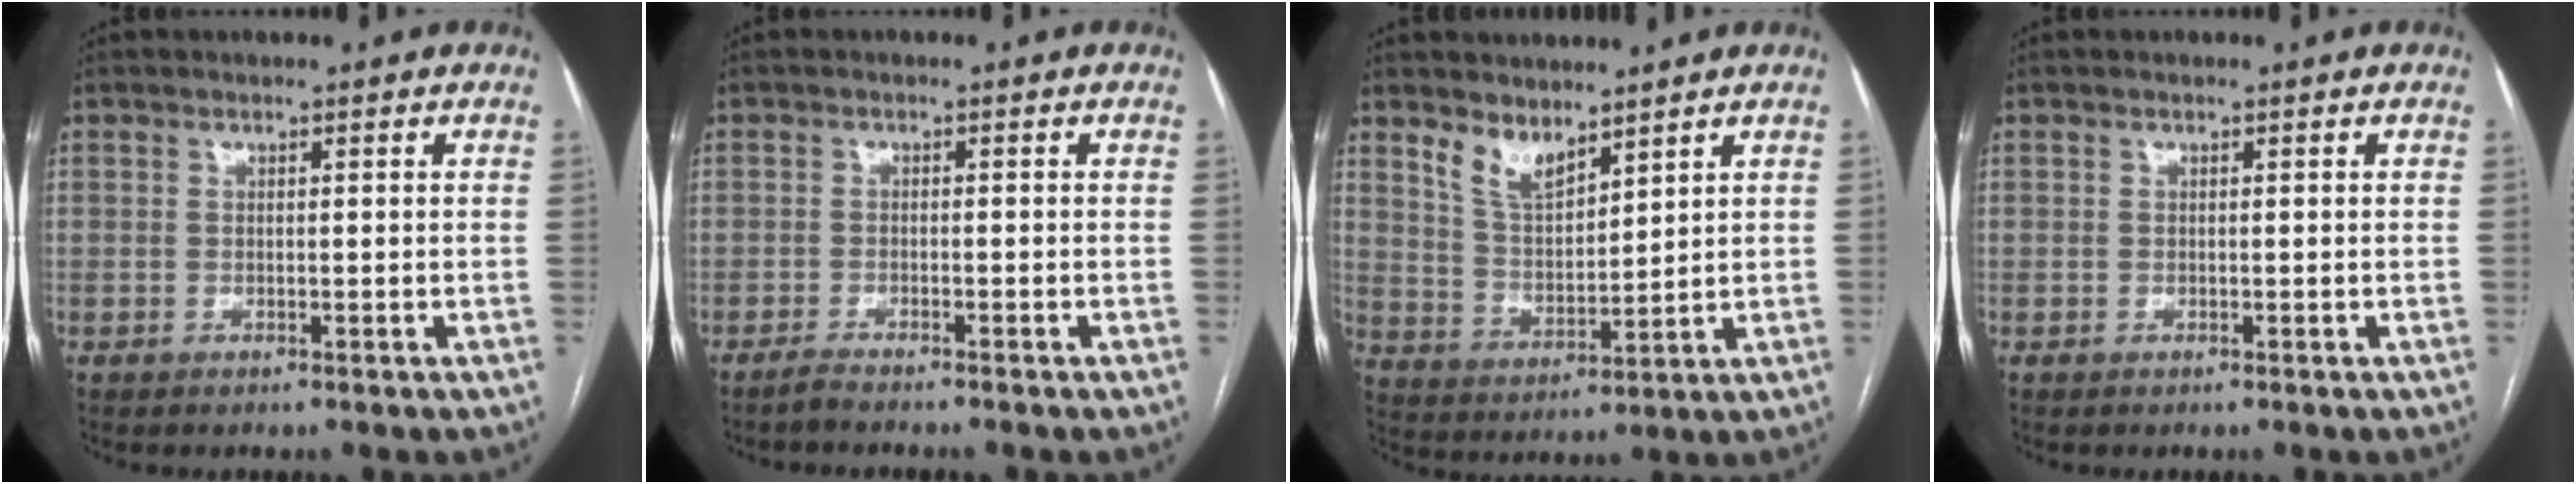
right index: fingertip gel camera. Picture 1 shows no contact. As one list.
[{"total": 2.2, "force": [-2.0, -0.2, 0.8], "torque": [-0.015, -0.001, -0.031]}, {"total": 6.2, "force": [4.9, 2.4, 2.9], "torque": [-0.057, -0.004, 0.106]}, {"total": 0.0}]